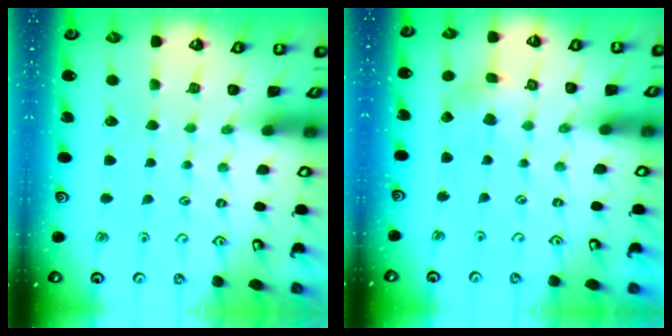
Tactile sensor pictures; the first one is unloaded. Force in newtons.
{"total": 3.4, "press": 3.4, "slide": 0.4}